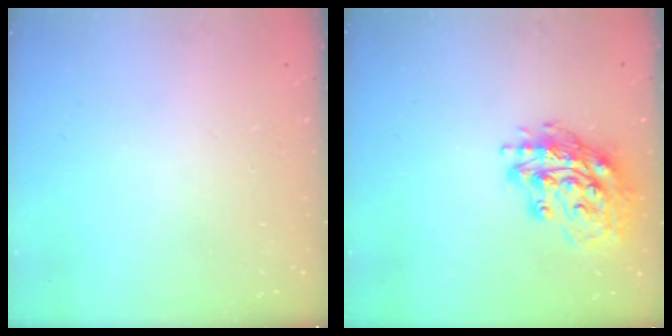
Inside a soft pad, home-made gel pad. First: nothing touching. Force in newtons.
{"total": 16.9, "press": 16.8, "slide": 1.5}